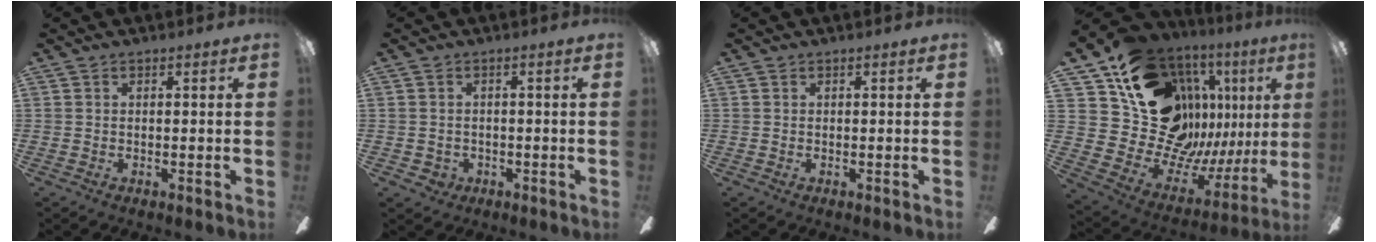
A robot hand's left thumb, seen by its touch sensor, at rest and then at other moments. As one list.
[{"total": 2.1, "force": [-0.6, 2.0, 0.5], "torque": [-0.010, 0.003, -0.013]}, {"total": 0.0}, {"total": 20.3, "force": [10.3, 14.3, 10.0], "torque": [-0.172, -0.095, 0.222]}]